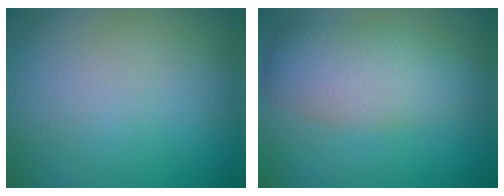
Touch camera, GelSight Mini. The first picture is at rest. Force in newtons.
{"total": 4.7, "press": 4.7, "slide": 0.2}